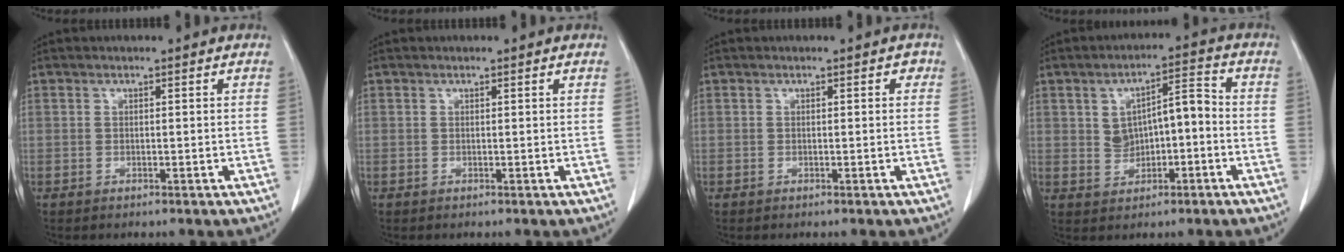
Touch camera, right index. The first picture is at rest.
{"total": 0.0}
{"total": 0.8, "force": [0.2, 0.5, 0.6], "torque": [-0.007, 0.008, 0.000]}
{"total": 6.7, "force": [-0.3, 3.4, 5.8], "torque": [-0.095, 0.029, 0.002]}